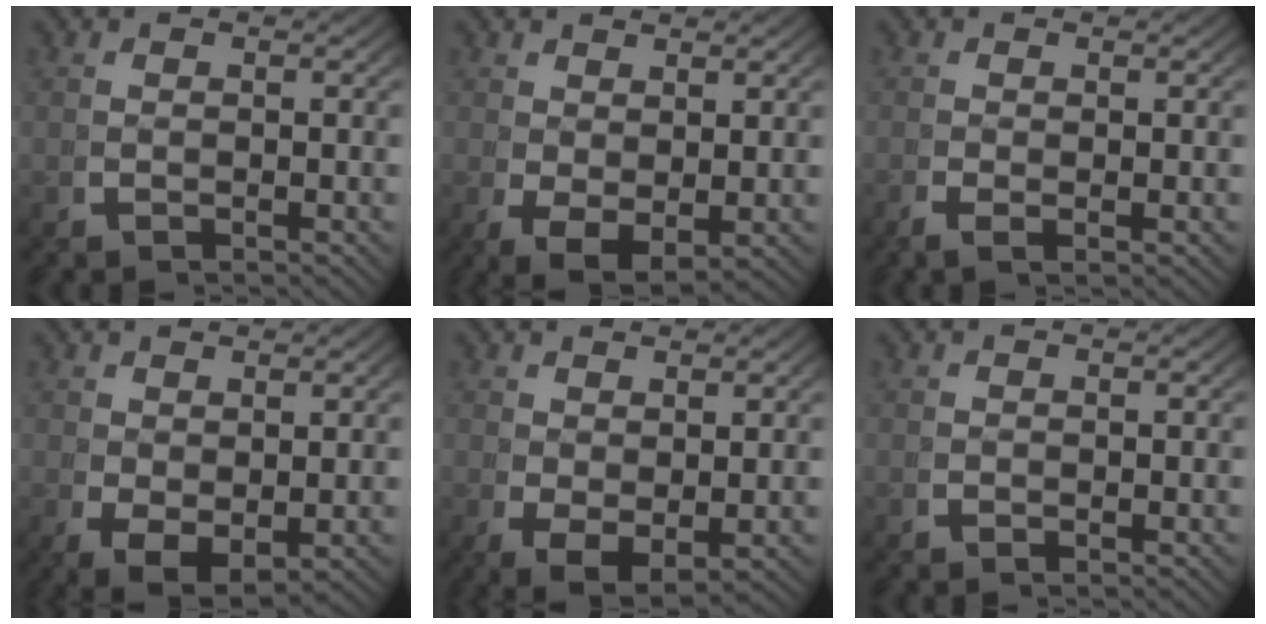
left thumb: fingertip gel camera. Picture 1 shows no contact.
{"total": 3.9, "force": [-1.0, 2.6, 2.8], "torque": [-0.061, -0.033, 0.008]}
{"total": 0.8, "force": [-0.1, 0.0, 0.8], "torque": [-0.023, -0.007, 0.001]}
{"total": 3.7, "force": [-0.6, 2.5, 2.6], "torque": [-0.057, -0.030, 0.015]}
{"total": 3.6, "force": [-0.6, 2.4, 2.6], "torque": [-0.059, -0.031, 0.015]}
{"total": 0.0}